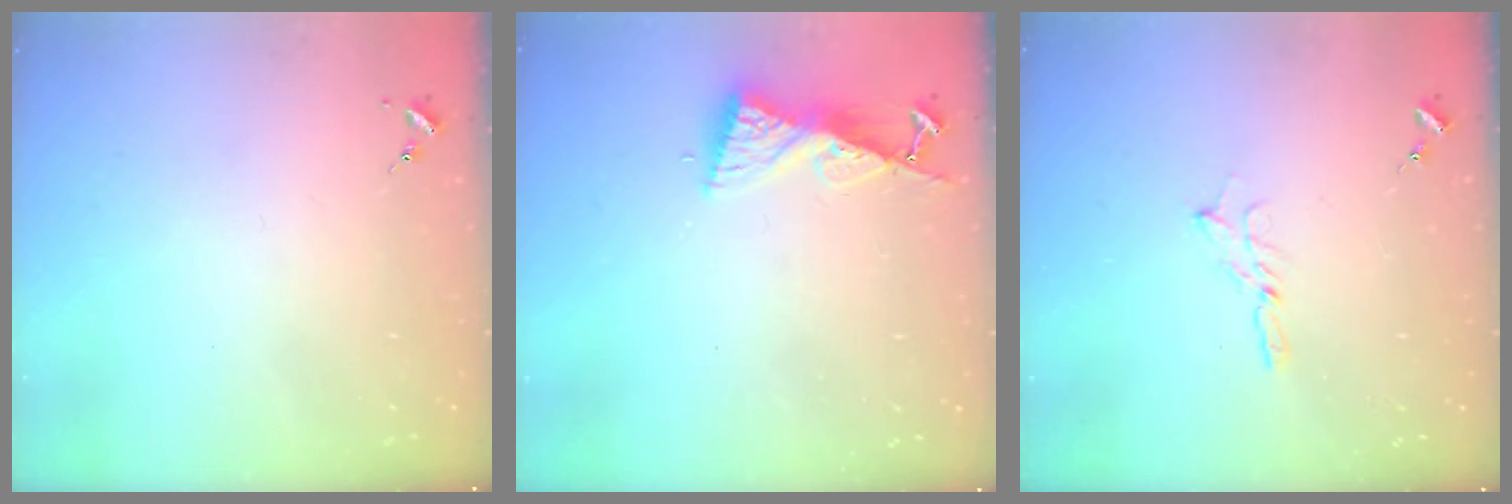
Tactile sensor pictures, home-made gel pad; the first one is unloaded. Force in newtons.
{"total": 8.6, "press": 8.6, "slide": 0.6}
{"total": 2.0, "press": 2.0, "slide": 0.2}